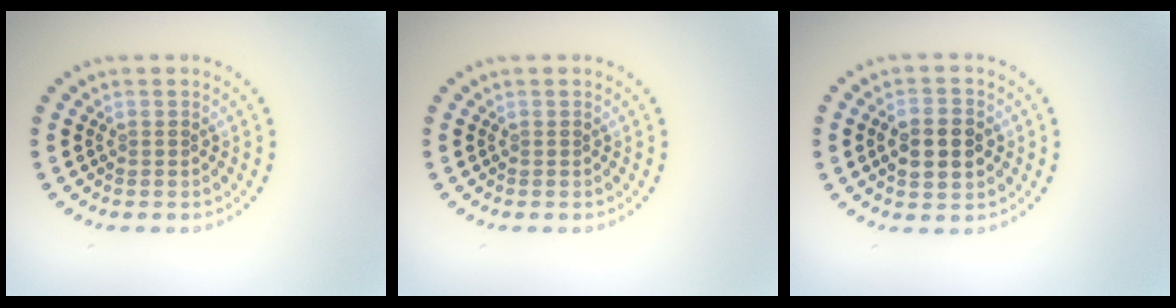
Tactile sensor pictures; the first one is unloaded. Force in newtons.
{"total": 0.0}
{"total": 4.5, "press": 4.5, "slide": 0.1}